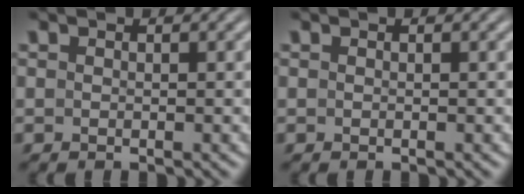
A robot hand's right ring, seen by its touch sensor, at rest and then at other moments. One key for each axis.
{"total": 0.0}